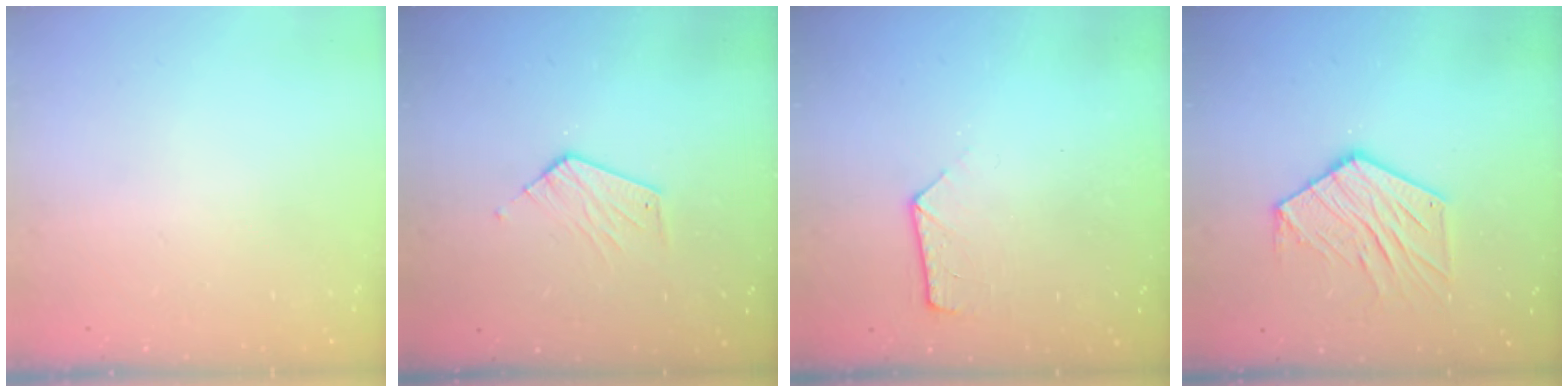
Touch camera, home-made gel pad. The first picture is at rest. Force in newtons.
{"total": 6.4, "press": 6.4, "slide": 0.5}
{"total": 9.1, "press": 9.1, "slide": 0.8}
{"total": 12.2, "press": 12.2, "slide": 1.0}